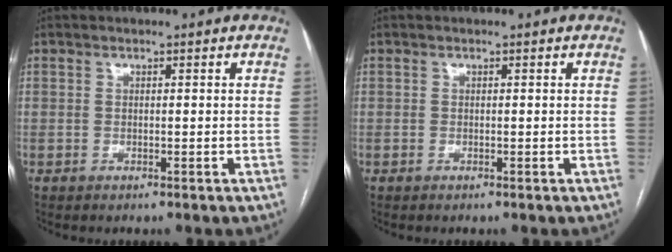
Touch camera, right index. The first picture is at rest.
{"total": 0.0}